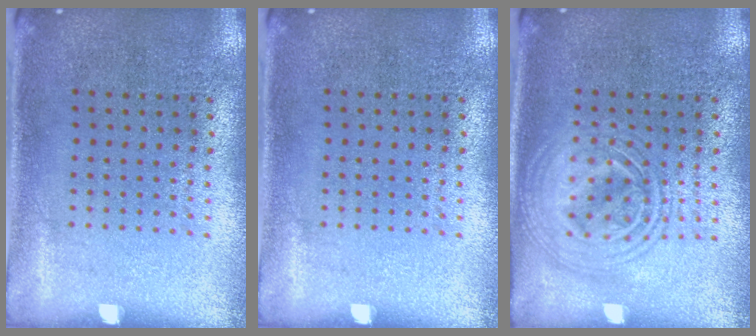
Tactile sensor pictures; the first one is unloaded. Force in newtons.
{"total": 0.0}
{"total": 2.8, "press": 2.8, "slide": 0.4}